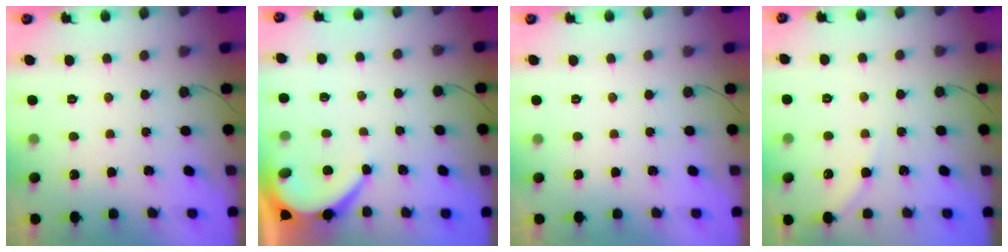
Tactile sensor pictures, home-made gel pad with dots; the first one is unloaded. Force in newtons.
{"total": 6.3, "press": 6.3, "slide": 0.2}
{"total": 0.0}
{"total": 4.1, "press": 4.1, "slide": 0.5}